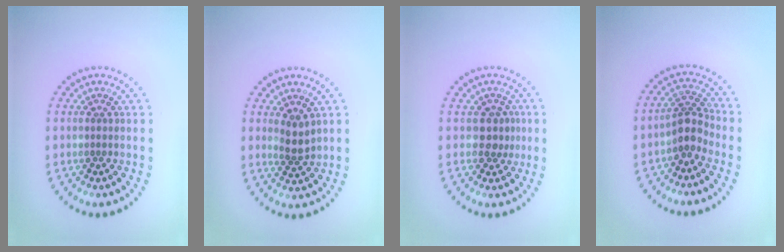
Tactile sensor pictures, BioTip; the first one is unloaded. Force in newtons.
{"total": 1.9, "press": 1.6, "slide": 1.1}
{"total": 1.9, "press": 1.5, "slide": 1.1}
{"total": 2.7, "press": 2.1, "slide": 1.7}